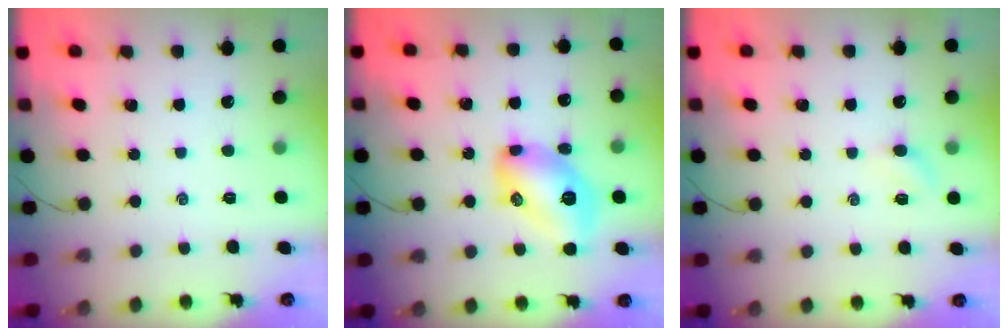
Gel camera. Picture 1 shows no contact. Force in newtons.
{"total": 12.7, "press": 12.7, "slide": 0.8}
{"total": 3.2, "press": 3.0, "slide": 1.1}